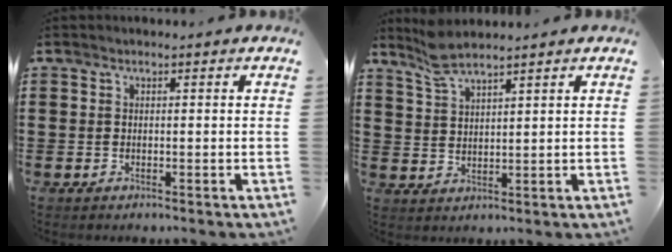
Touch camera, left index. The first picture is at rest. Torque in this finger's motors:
{"motor_torque": [0.45, -0.44, 0.23, 0.10]}